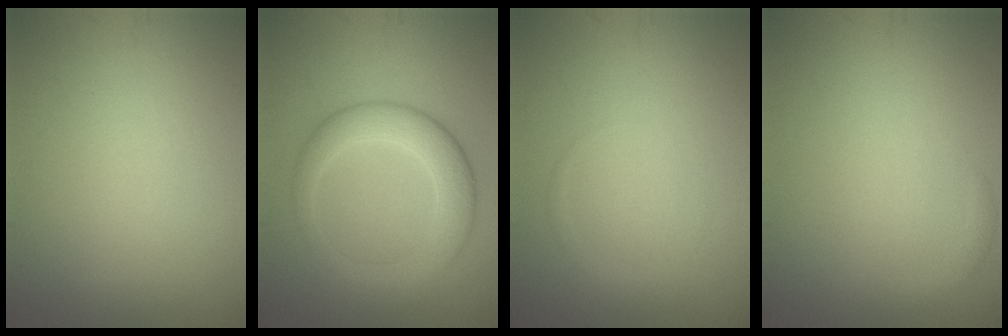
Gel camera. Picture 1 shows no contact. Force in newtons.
{"total": 5.1, "press": 5.0, "slide": 0.4}
{"total": 0.7, "press": 0.7, "slide": 0.1}
{"total": 1.0, "press": 1.0, "slide": 0.0}